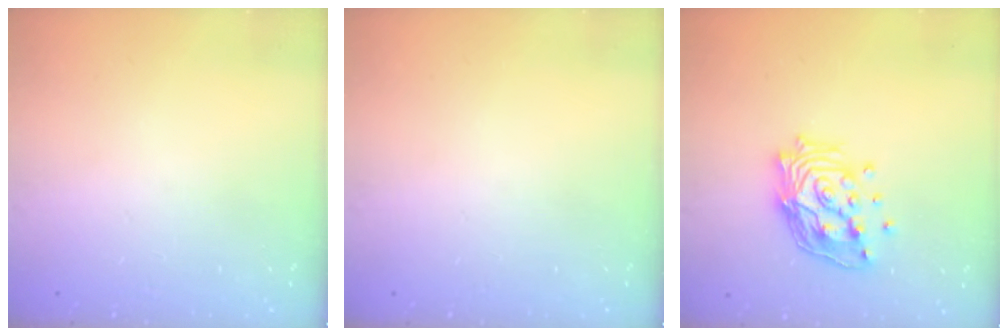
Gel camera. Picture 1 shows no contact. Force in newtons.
{"total": 0.0}
{"total": 17.1, "press": 17.1, "slide": 1.3}